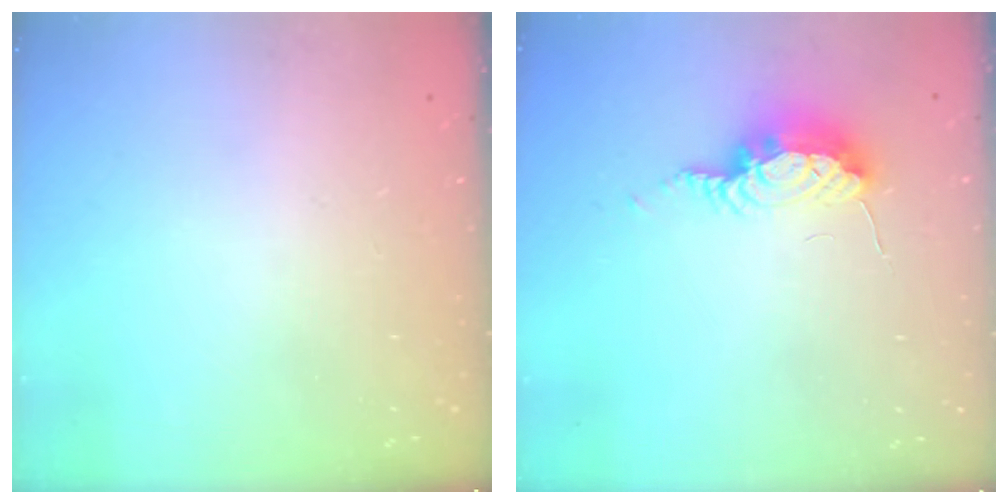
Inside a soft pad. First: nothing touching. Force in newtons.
{"total": 8.0, "press": 7.8, "slide": 1.8}